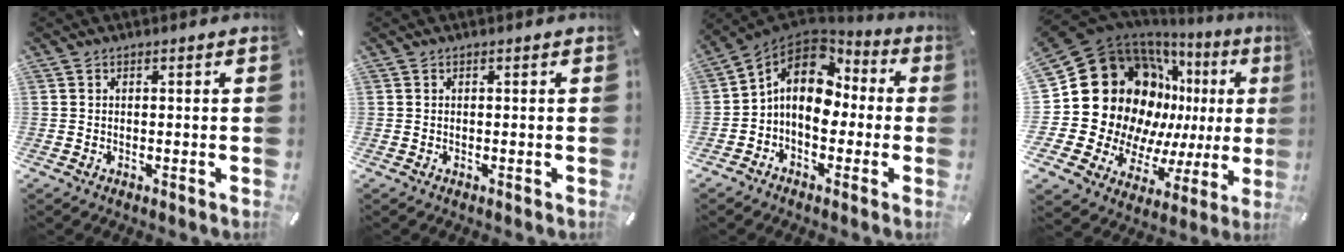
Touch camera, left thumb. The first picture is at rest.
{"total": 0.0}
{"total": 11.8, "force": [0.2, 9.1, 7.6], "torque": [-0.145, 0.008, 0.002]}
{"total": 29.5, "force": [5.8, 22.4, 18.3], "torque": [-0.299, -0.090, 0.165]}